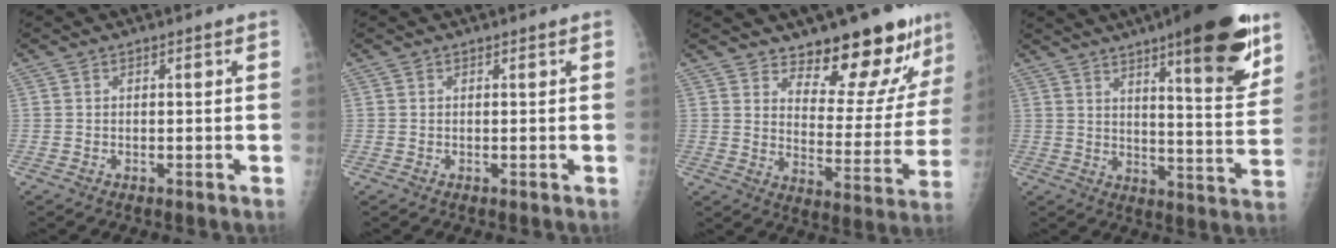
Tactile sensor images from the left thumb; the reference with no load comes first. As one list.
[{"total": 0.0}, {"total": 15.8, "force": [13.0, 5.1, 7.4], "torque": [-0.048, -0.112, 0.182]}, {"total": 19.9, "force": [11.8, 4.1, 15.5], "torque": [-0.188, -0.060, 0.167]}]